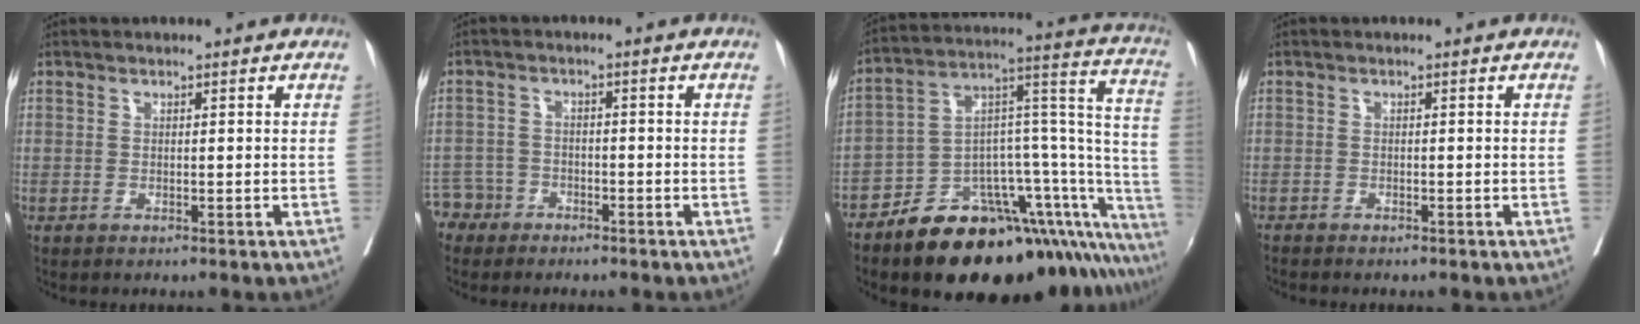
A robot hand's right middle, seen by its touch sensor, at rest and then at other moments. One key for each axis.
{"total": 3.8, "fx": -2.9, "fy": 2.3, "fz": -0.8, "tx": 0.011, "ty": 0.006, "tz": -0.059}
{"total": 26.2, "fx": -19.4, "fy": 7.1, "fz": 16.2, "tx": -0.112, "ty": 0.051, "tz": -0.273}
{"total": 1.5, "fx": -1.4, "fy": 0.2, "fz": 0.5, "tx": -0.014, "ty": -0.003, "tz": -0.021}